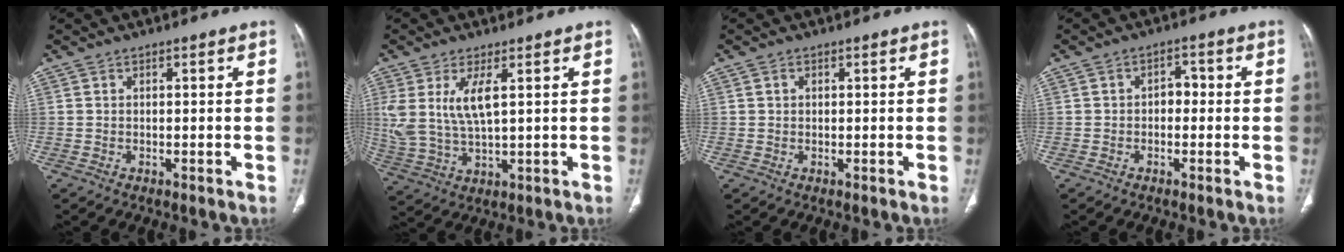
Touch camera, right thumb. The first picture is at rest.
{"total": 9.1, "force": [2.7, 3.4, 8.0], "torque": [-0.188, -0.014, 0.065]}
{"total": 0.9, "force": [0.3, 0.7, 0.4], "torque": [-0.004, 0.001, 0.004]}
{"total": 2.8, "force": [-0.4, 2.0, 1.9], "torque": [-0.012, 0.014, -0.014]}